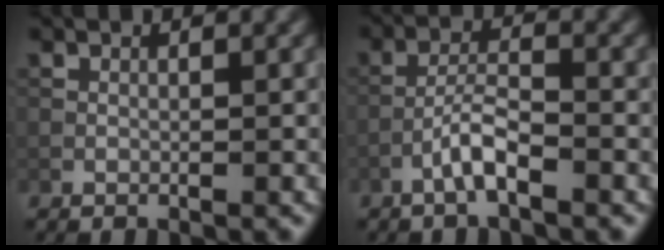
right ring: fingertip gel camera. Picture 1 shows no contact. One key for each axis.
{"total": 3.1, "fx": -1.8, "fy": 0.6, "fz": 2.4, "tx": -0.046, "ty": 0.011, "tz": -0.041}